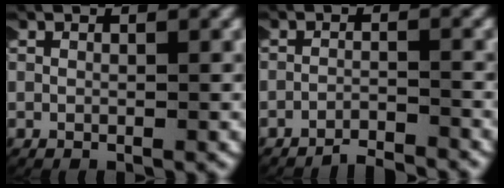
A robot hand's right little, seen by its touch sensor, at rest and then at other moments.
{"total": 3.3, "force": [-3.3, 0.1, 0.0], "torque": [0.001, -0.010, -0.054]}